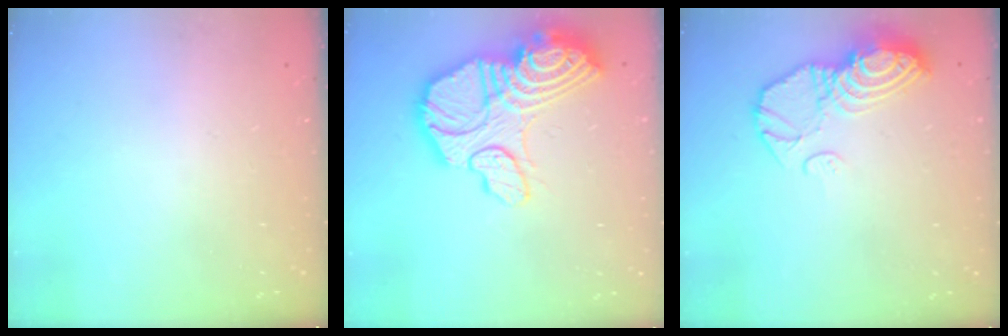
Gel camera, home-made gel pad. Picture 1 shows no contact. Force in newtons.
{"total": 27.3, "press": 27.1, "slide": 2.8}
{"total": 12.2, "press": 12.1, "slide": 1.4}